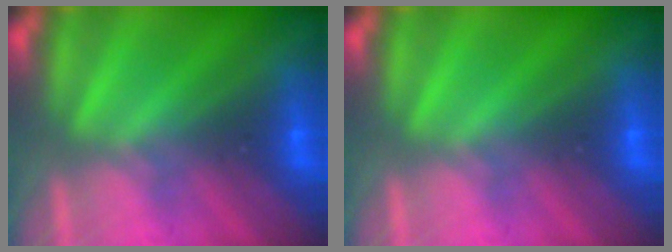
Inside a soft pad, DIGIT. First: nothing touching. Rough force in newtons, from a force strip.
{"total": 0.0}